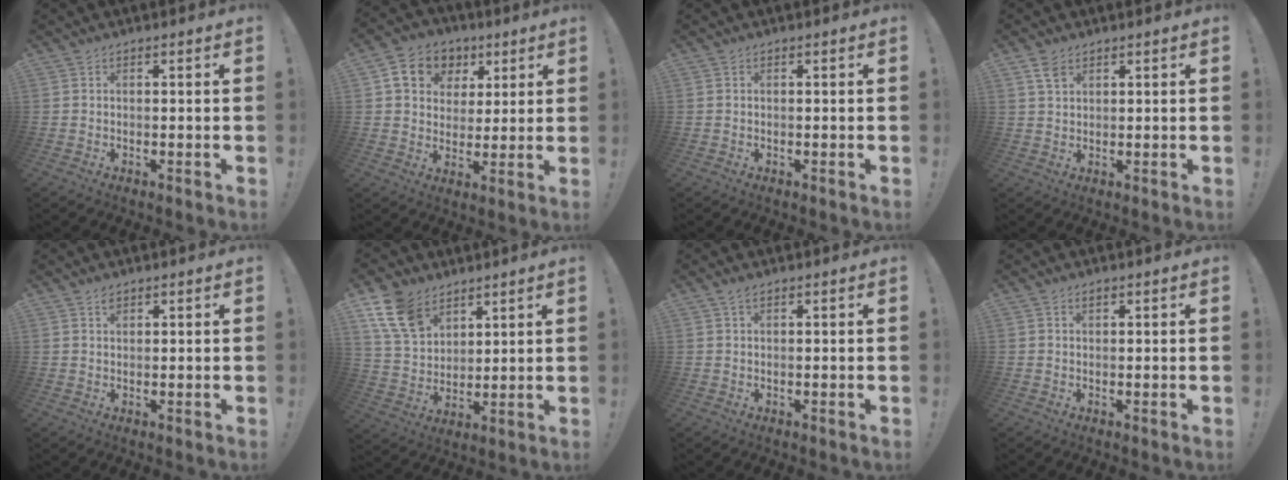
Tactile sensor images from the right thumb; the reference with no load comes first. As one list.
[{"total": 12.1, "force": [5.1, 9.9, 4.9], "torque": [-0.065, -0.018, 0.102]}, {"total": 0.0}, {"total": 3.8, "force": [2.3, 2.1, 2.1], "torque": [-0.033, -0.007, 0.043]}, {"total": 1.4, "force": [1.1, 0.8, 0.5], "torque": [0.008, -0.010, 0.016]}, {"total": 14.0, "force": [8.5, 9.1, 6.4], "torque": [-0.128, -0.034, 0.171]}, {"total": 1.3, "force": [0.8, 0.3, 0.9], "torque": [-0.017, 0.000, 0.014]}, {"total": 0.8, "force": [0.6, 0.4, 0.5], "torque": [-0.005, -0.002, 0.010]}]